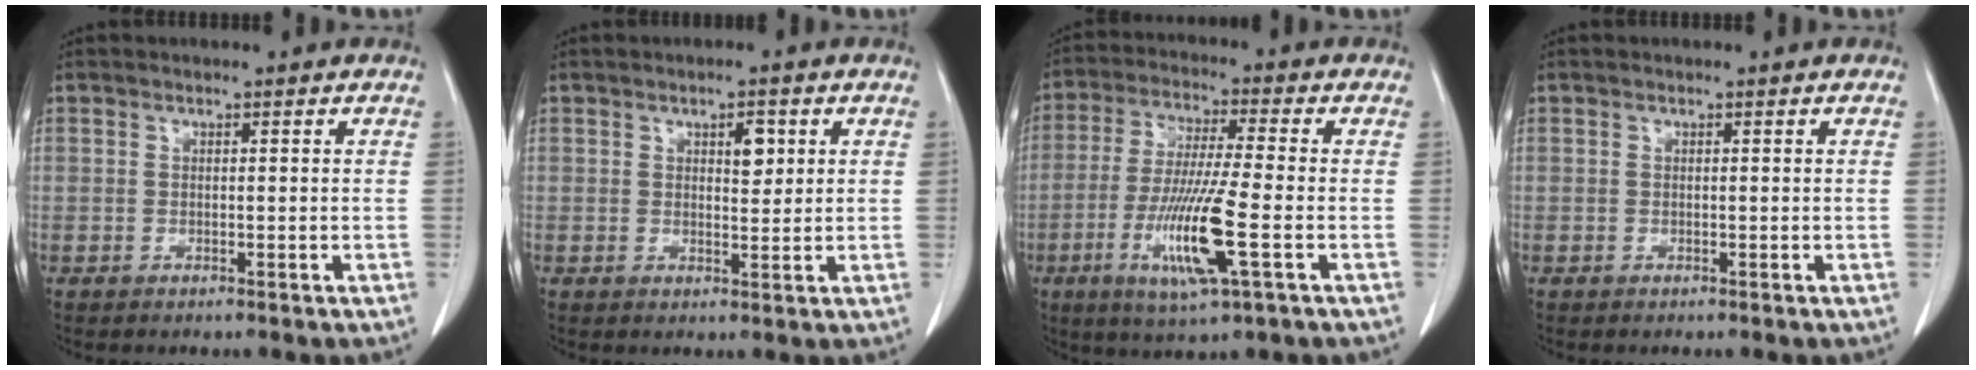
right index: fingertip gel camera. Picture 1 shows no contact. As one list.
[{"total": 3.0, "force": [1.1, 1.3, 2.4], "torque": [-0.035, -0.002, 0.018]}, {"total": 12.5, "force": [-3.8, 0.4, 11.9], "torque": [-0.234, -0.020, -0.071]}, {"total": 0.0}]